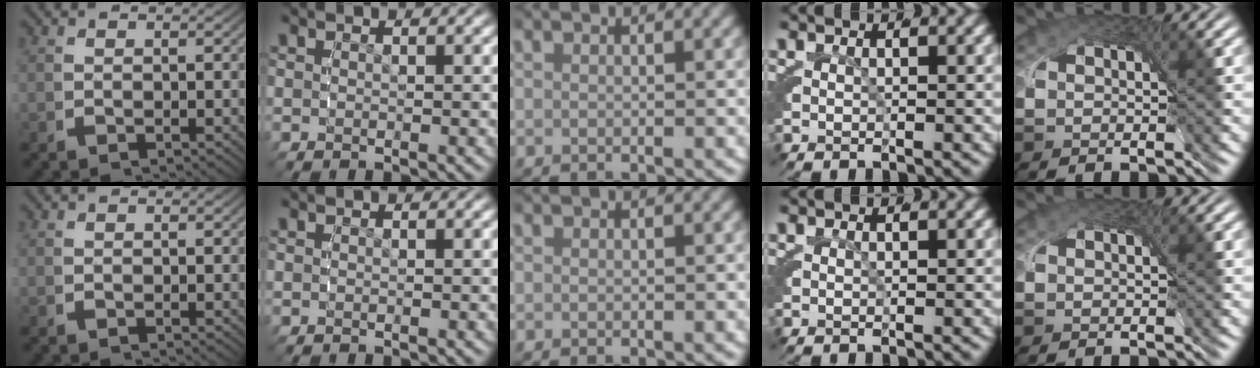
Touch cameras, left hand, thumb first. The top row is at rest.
{}